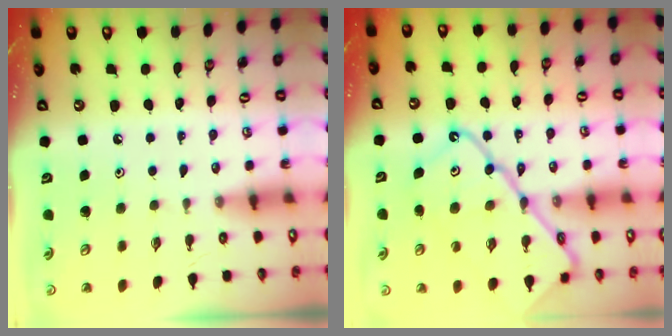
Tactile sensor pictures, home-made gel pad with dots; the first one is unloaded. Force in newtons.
{"total": 19.3, "press": 19.2, "slide": 2.0}